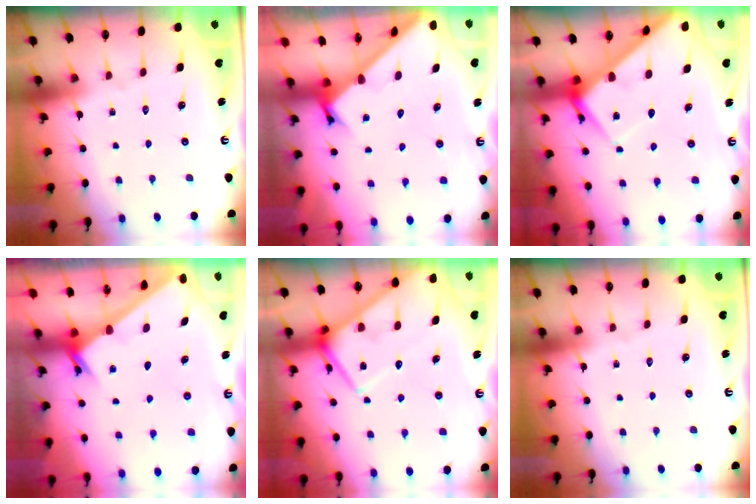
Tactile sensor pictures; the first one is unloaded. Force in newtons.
{"total": 2.8, "press": 2.8, "slide": 0.2}
{"total": 6.8, "press": 6.8, "slide": 0.6}
{"total": 2.6, "press": 2.6, "slide": 0.2}
{"total": 13.2, "press": 13.2, "slide": 1.4}
{"total": 0.0}